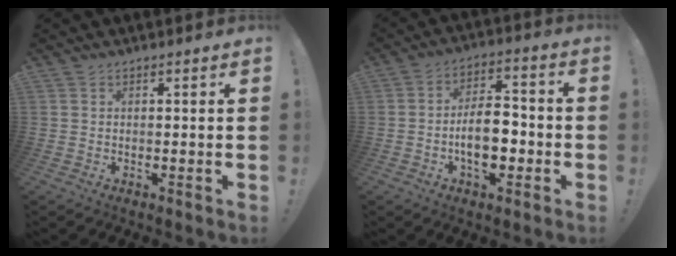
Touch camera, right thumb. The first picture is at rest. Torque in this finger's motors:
{"motor_torque": [1.21, 1.46, 0.81, -0.66, 0.04]}